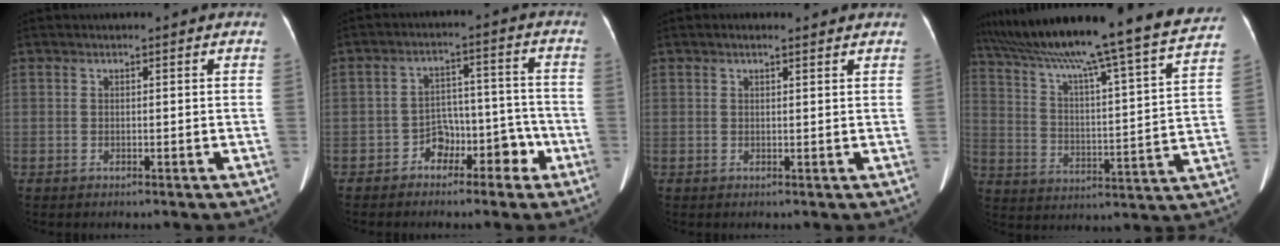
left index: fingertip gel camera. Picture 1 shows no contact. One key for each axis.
{"total": 5.9, "fx": -3.4, "fy": 4.0, "fz": 2.7, "tx": -0.031, "ty": 0.038, "tz": -0.052}
{"total": 1.9, "fx": 1.6, "fy": 0.6, "fz": 1.0, "tx": -0.017, "ty": 0.017, "tz": 0.022}
{"total": 29.1, "fx": 25.7, "fy": -0.3, "fz": 13.7, "tx": -0.231, "ty": -0.043, "tz": 0.356}